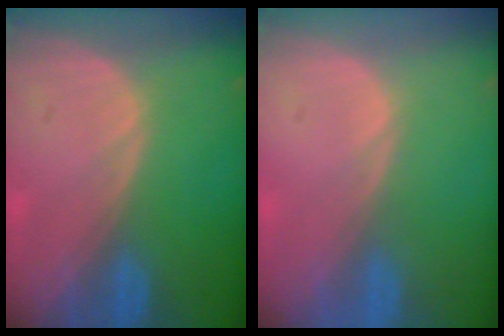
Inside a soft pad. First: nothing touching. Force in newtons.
{"total": 0.5, "press": 0.1, "slide": 0.5}